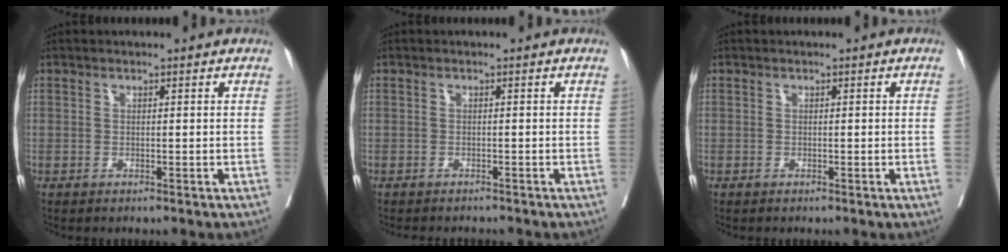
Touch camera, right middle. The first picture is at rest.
{"total": 4.3, "force": [-4.0, 1.1, 1.4], "torque": [-0.013, -0.004, -0.053]}
{"total": 0.5, "force": [0.0, -0.2, 0.5], "torque": [-0.003, 0.000, 0.002]}